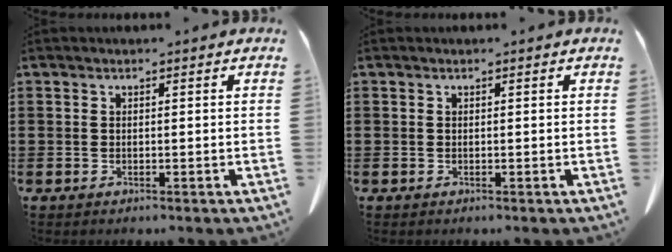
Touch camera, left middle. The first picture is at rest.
{"total": 0.0}